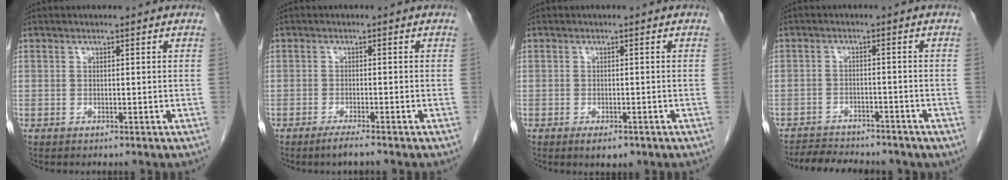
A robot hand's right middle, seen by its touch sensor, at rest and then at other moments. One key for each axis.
{"total": 2.5, "fx": -1.9, "fy": -0.2, "fz": 1.6, "tx": -0.041, "ty": -0.009, "tz": -0.036}
{"total": 2.8, "fx": -1.7, "fy": 0.9, "fz": 1.9, "tx": -0.034, "ty": -0.005, "tz": -0.019}
{"total": 9.1, "fx": -7.8, "fy": 3.4, "fz": 3.1, "tx": -0.051, "ty": 0.004, "tz": -0.105}